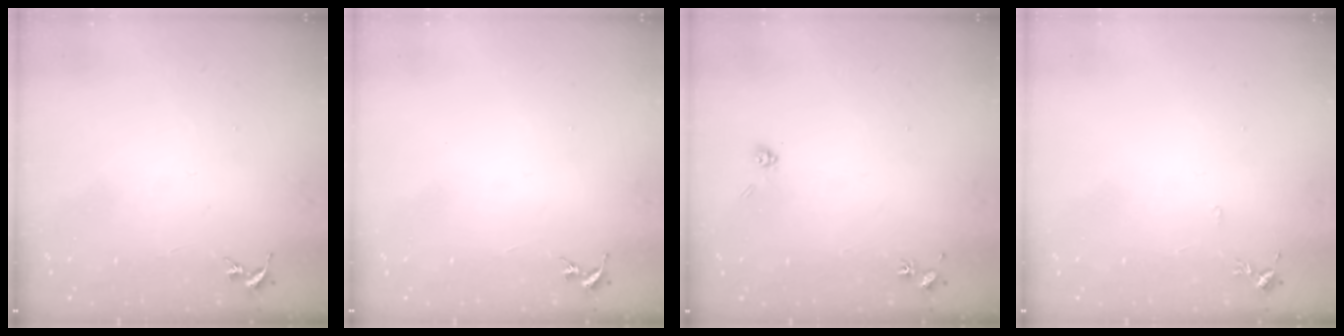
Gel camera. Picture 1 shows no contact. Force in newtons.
{"total": 0.0}
{"total": 4.0, "press": 3.8, "slide": 1.4}
{"total": 4.3, "press": 4.2, "slide": 0.6}